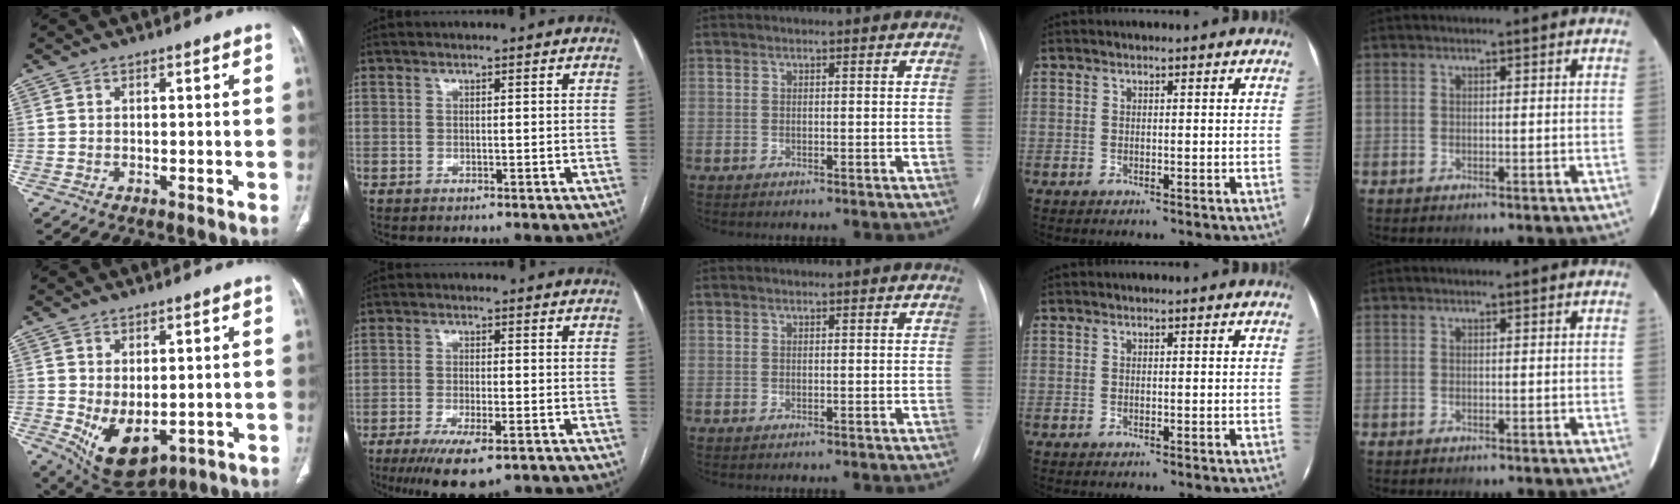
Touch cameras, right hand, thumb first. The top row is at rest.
{"thumb": {"total": 9.7, "force": [-1.7, 5.5, 7.8], "torque": [-0.118, -0.010, 0.000]}, "index": {"total": 8.8, "force": [-5.7, 1.9, 6.4], "torque": [-0.106, -0.019, -0.087]}}